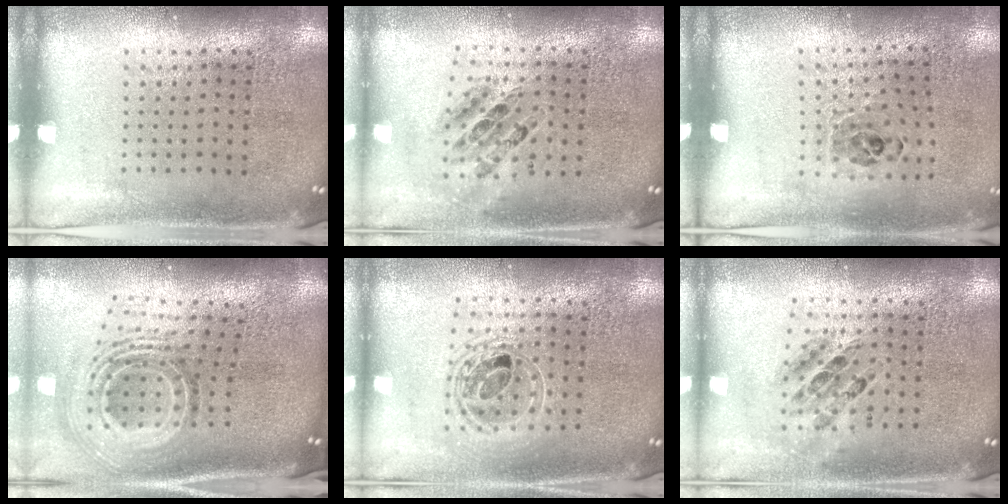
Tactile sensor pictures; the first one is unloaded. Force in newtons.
{"total": 0.8, "press": 0.8, "slide": 0.1}
{"total": 0.9, "press": 0.8, "slide": 0.3}
{"total": 2.4, "press": 1.6, "slide": 1.7}
{"total": 1.6, "press": 1.3, "slide": 0.9}
{"total": 0.7, "press": 0.6, "slide": 0.2}